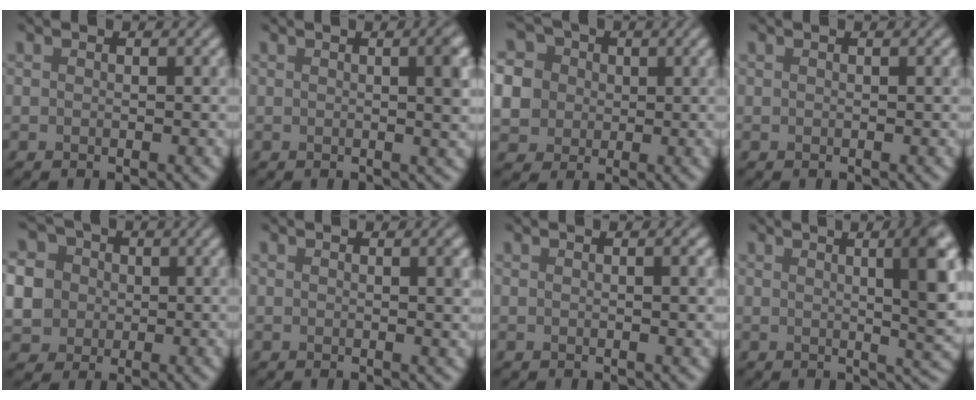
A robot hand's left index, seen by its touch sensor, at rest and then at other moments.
{"total": 3.9, "force": [0.4, 1.1, 3.7], "torque": [-0.038, 0.007, 0.003]}
{"total": 8.0, "force": [0.8, 7.5, 2.7], "torque": [-0.080, 0.026, 0.002]}
{"total": 0.0}
{"total": 8.5, "force": [-0.1, 8.1, 2.7], "torque": [-0.086, 0.016, -0.017]}
{"total": 1.7, "force": [0.3, 0.4, 1.7], "torque": [-0.019, 0.001, 0.003]}
{"total": 1.7, "force": [0.3, 0.3, 1.6], "torque": [-0.019, 0.002, 0.005]}
{"total": 8.6, "force": [1.5, 2.4, 8.1], "torque": [-0.076, 0.013, 0.017]}